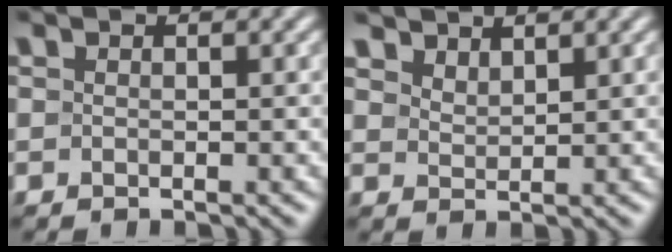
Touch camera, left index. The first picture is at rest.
{"total": 2.7, "force": [2.4, 0.8, 0.7], "torque": [-0.017, -0.005, 0.051]}